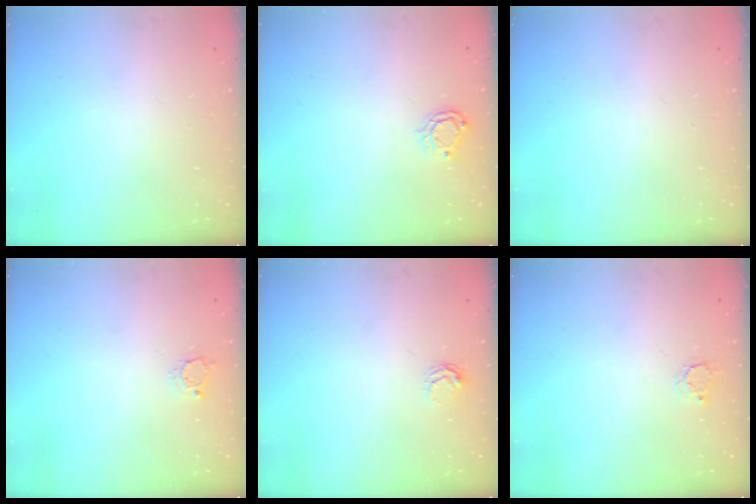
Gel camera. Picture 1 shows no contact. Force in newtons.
{"total": 5.2, "press": 5.1, "slide": 0.5}
{"total": 0.0}
{"total": 4.2, "press": 4.2, "slide": 0.0}
{"total": 4.5, "press": 4.5, "slide": 0.5}
{"total": 2.7, "press": 2.7, "slide": 0.3}